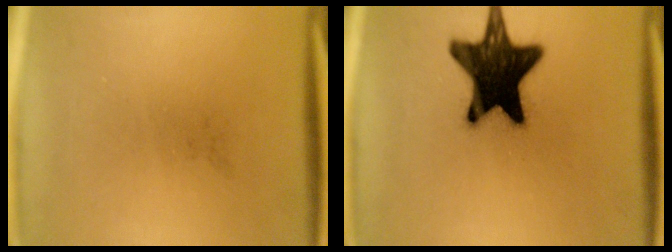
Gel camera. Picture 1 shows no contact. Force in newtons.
{"total": 19.0}